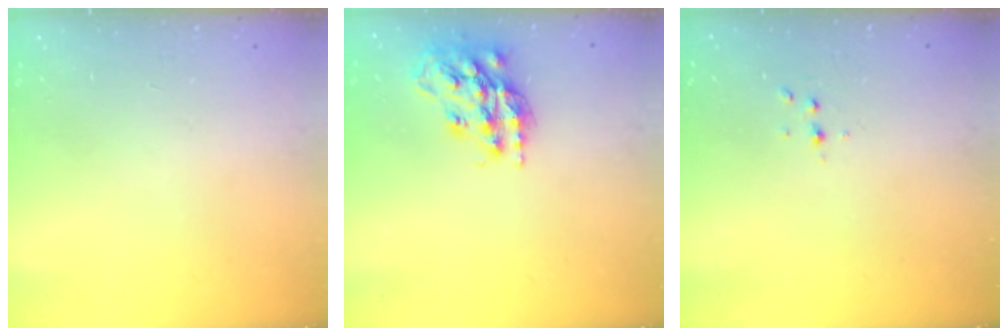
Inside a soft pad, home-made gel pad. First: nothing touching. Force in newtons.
{"total": 15.7, "press": 15.7, "slide": 1.2}
{"total": 4.0, "press": 3.6, "slide": 1.8}